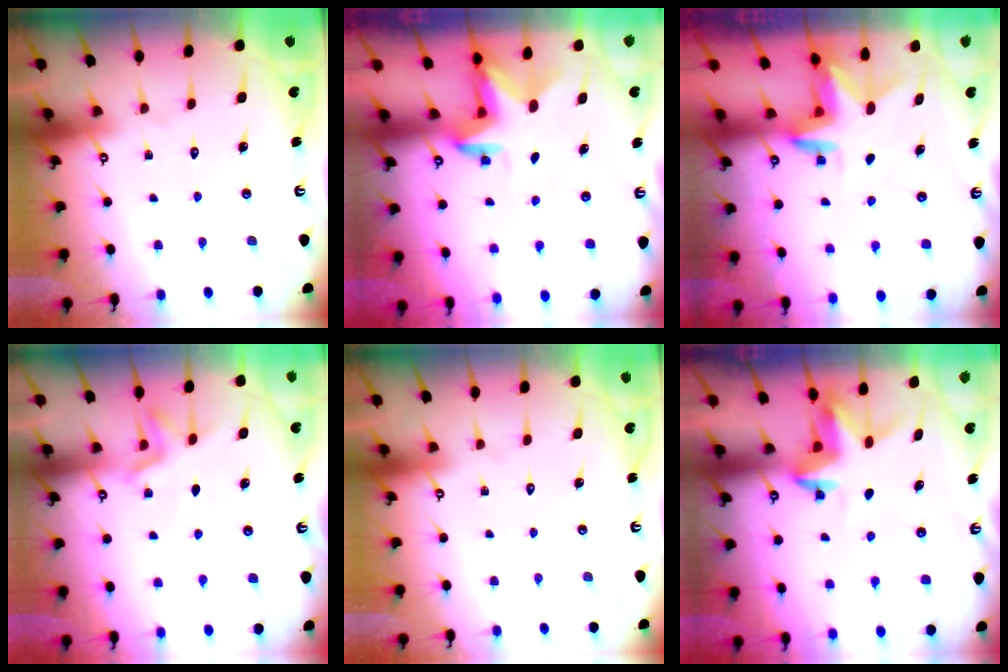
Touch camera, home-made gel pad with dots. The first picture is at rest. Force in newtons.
{"total": 3.0, "press": 3.0, "slide": 0.1}
{"total": 3.0, "press": 3.0, "slide": 0.2}
{"total": 5.7, "press": 5.1, "slide": 2.7}
{"total": 0.0}
{"total": 4.0, "press": 4.0, "slide": 0.3}